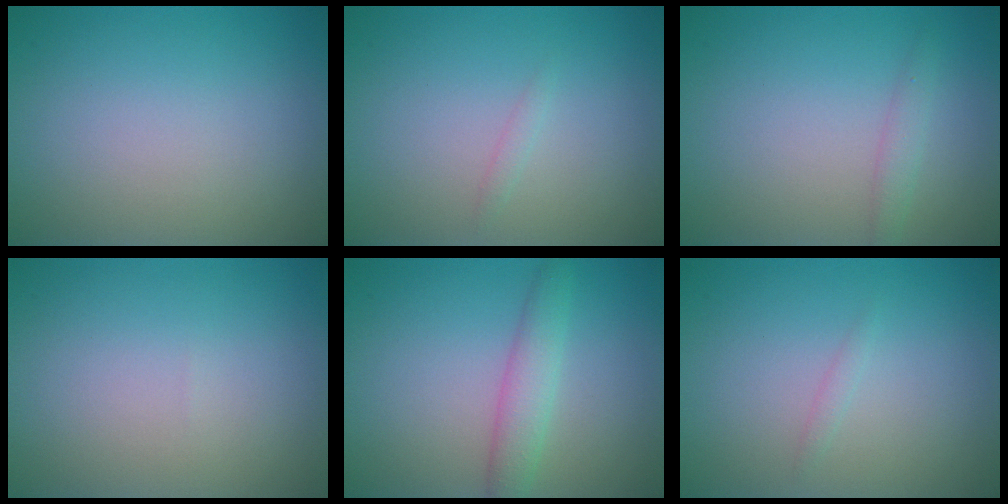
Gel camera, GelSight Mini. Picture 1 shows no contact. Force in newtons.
{"total": 0.6, "press": 0.6, "slide": 0.0}
{"total": 1.2, "press": 1.2, "slide": 0.1}
{"total": 0.0}
{"total": 2.7, "press": 2.7, "slide": 0.0}
{"total": 0.5, "press": 0.5, "slide": 0.1}